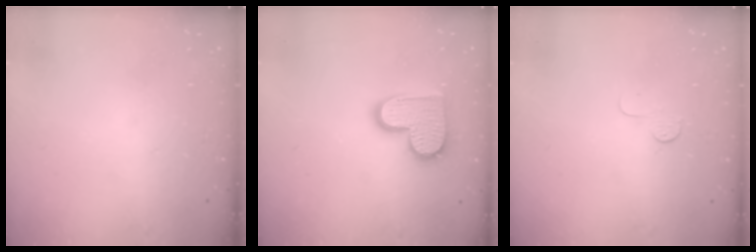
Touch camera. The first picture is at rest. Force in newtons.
{"total": 13.5, "press": 13.4, "slide": 0.7}
{"total": 4.1, "press": 4.1, "slide": 0.4}